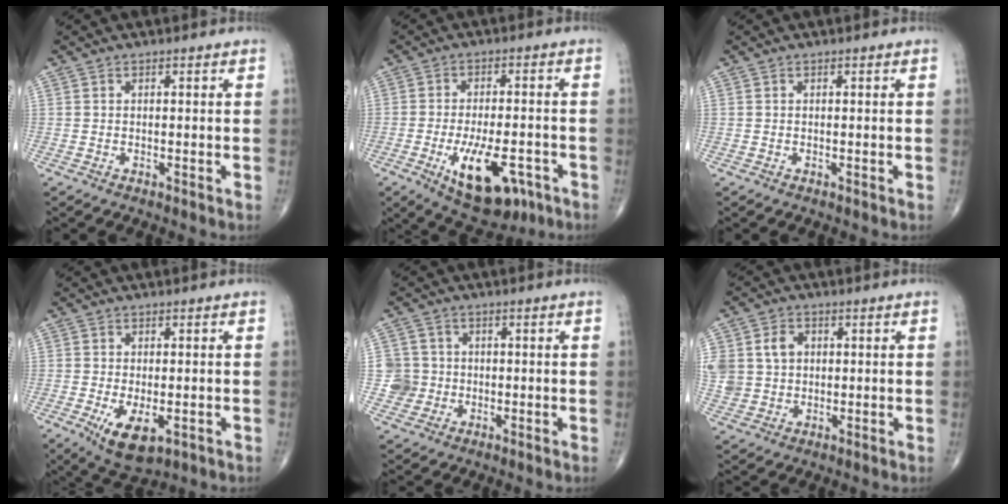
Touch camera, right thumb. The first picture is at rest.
{"total": 13.3, "force": [-5.5, 6.0, 10.4], "torque": [-0.153, 0.013, -0.072]}
{"total": 0.0}
{"total": 7.5, "force": [-2.5, 3.6, 6.1], "torque": [-0.103, -0.016, -0.032]}
{"total": 4.7, "force": [-0.5, 4.6, 0.0], "torque": [0.031, 0.011, -0.013]}
{"total": 10.9, "force": [2.1, 9.2, 5.5], "torque": [-0.120, 0.010, 0.051]}